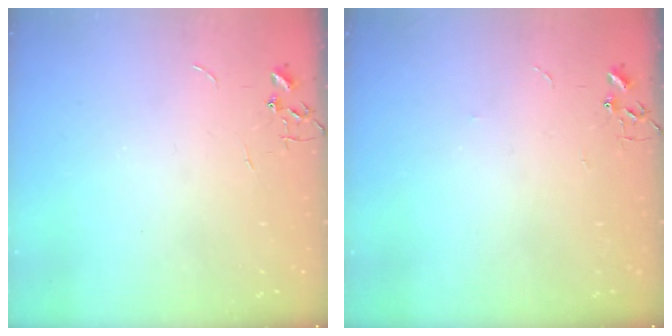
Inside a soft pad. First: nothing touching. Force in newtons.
{"total": 2.8, "press": 2.8, "slide": 0.5}